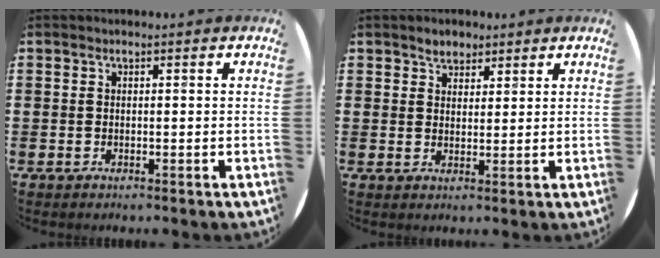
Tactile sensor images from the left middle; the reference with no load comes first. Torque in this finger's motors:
{"motor_torque": [0.56, -0.48, 0.04, 0.01]}